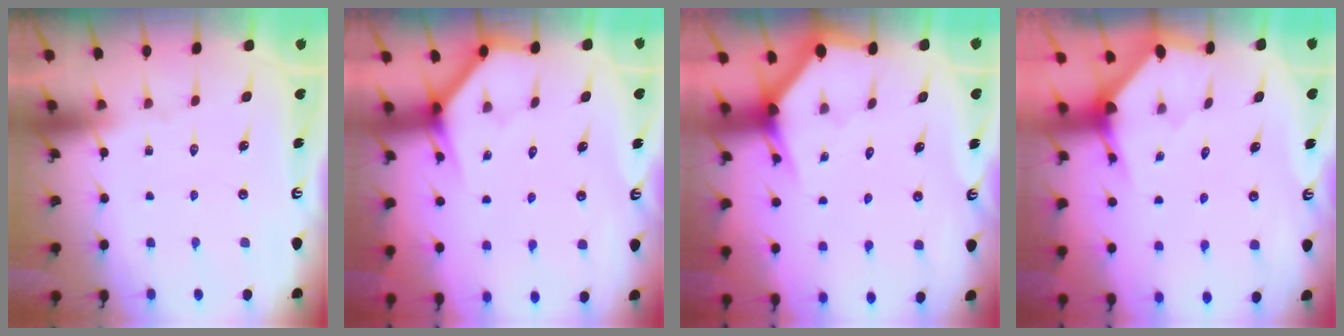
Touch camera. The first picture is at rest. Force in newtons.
{"total": 3.9, "press": 3.9, "slide": 0.4}
{"total": 2.9, "press": 2.9, "slide": 0.1}
{"total": 2.8, "press": 2.8, "slide": 0.3}